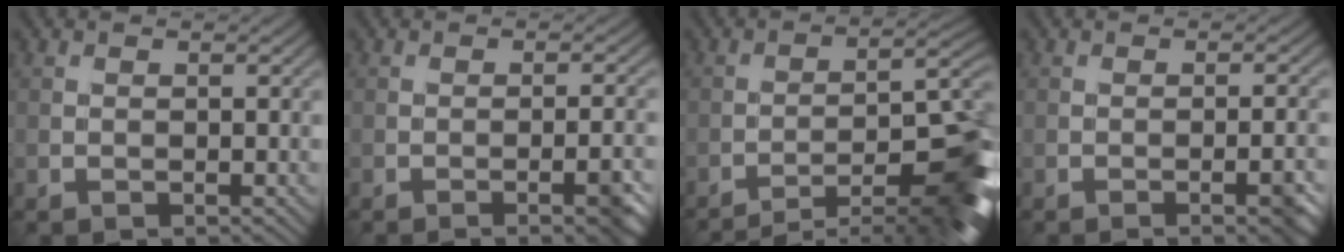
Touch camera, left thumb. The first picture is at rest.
{"total": 3.6, "force": [-1.7, 0.7, 3.1], "torque": [-0.040, 0.007, -0.024]}
{"total": 12.5, "force": [-8.6, 2.8, 8.6], "torque": [-0.124, 0.002, -0.121]}
{"total": 3.0, "force": [-1.4, 0.5, 2.6], "torque": [-0.033, 0.006, -0.021]}